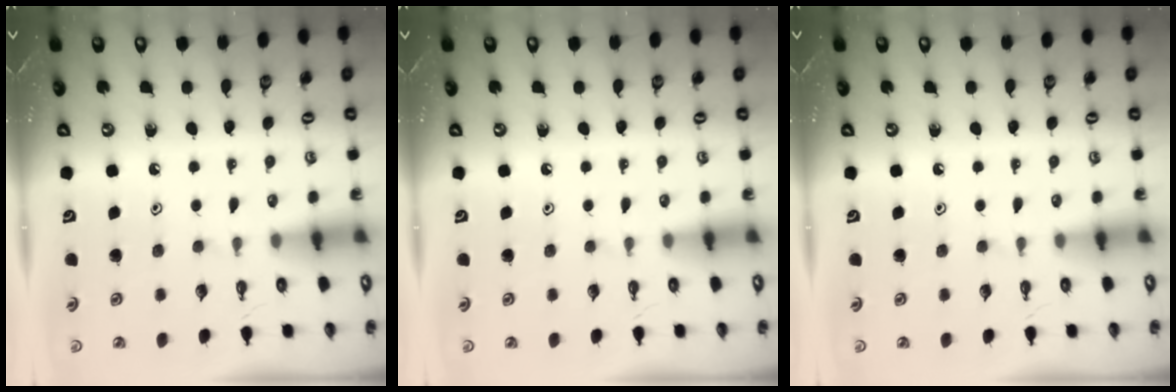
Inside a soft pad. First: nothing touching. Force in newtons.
{"total": 0.0}
{"total": 0.0}